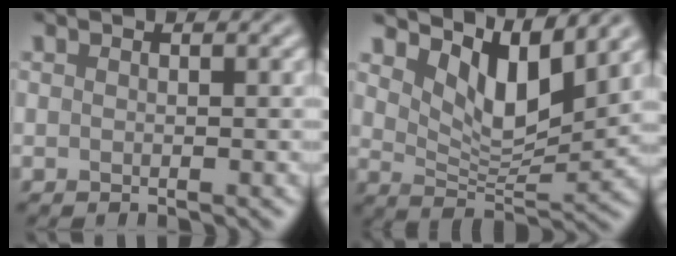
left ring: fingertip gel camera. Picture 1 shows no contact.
{"total": 6.3, "force": [3.7, 2.4, 4.4], "torque": [-0.084, -0.010, 0.060]}